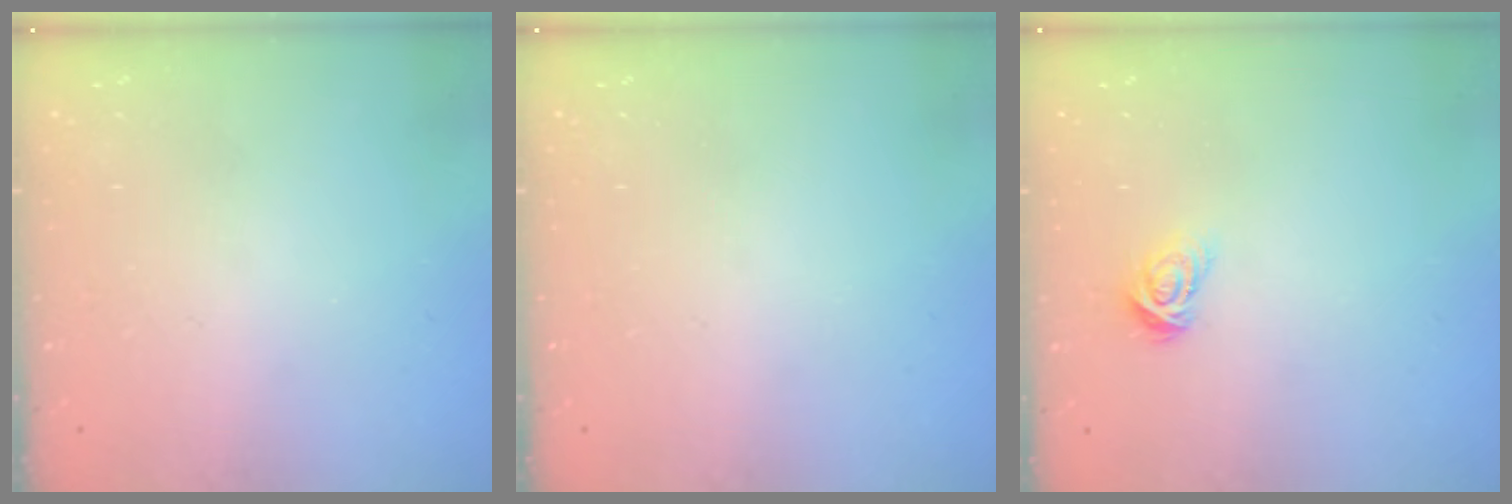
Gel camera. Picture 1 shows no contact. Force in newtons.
{"total": 0.0}
{"total": 4.0, "press": 3.9, "slide": 0.5}